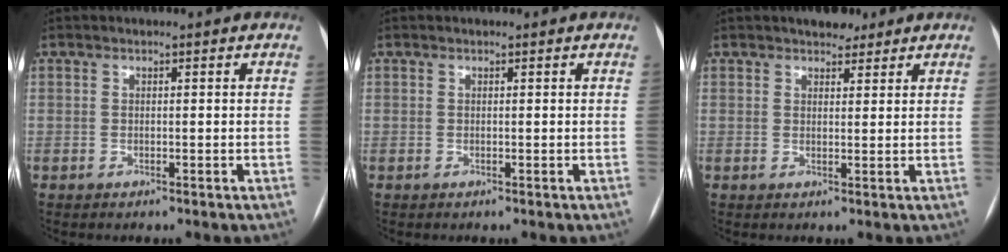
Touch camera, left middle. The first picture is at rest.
{"total": 0.0}
{"total": 3.6, "force": [2.8, 1.7, 1.4], "torque": [-0.018, 0.007, 0.041]}